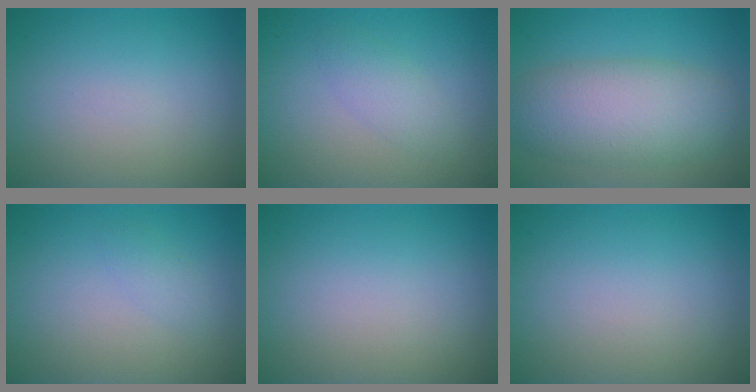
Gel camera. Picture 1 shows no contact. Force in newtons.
{"total": 1.8, "press": 1.8, "slide": 0.2}
{"total": 7.3, "press": 7.3, "slide": 0.2}
{"total": 1.1, "press": 1.1, "slide": 0.0}
{"total": 0.0}
{"total": 0.0}